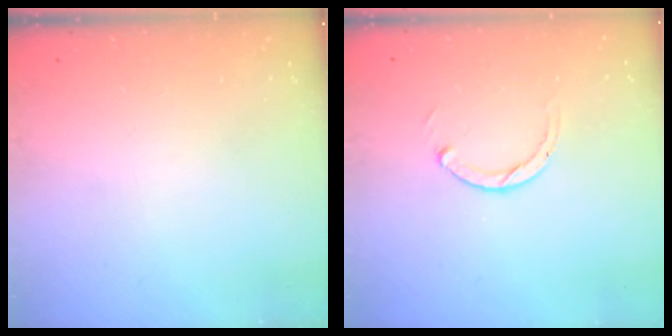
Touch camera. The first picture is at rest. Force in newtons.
{"total": 2.5, "press": 2.5, "slide": 0.3}